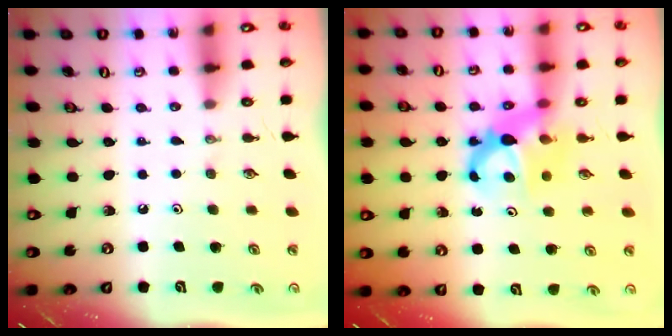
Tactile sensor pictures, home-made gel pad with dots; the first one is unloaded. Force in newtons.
{"total": 6.6, "press": 6.6, "slide": 0.5}